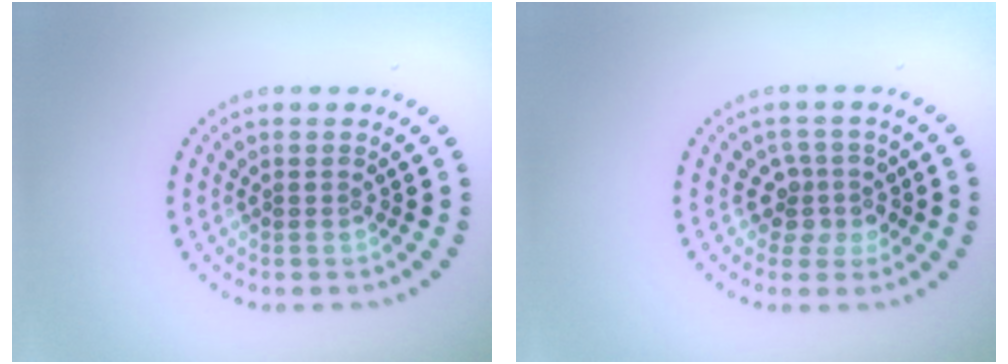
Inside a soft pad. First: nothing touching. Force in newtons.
{"total": 2.5, "press": 1.9, "slide": 1.6}